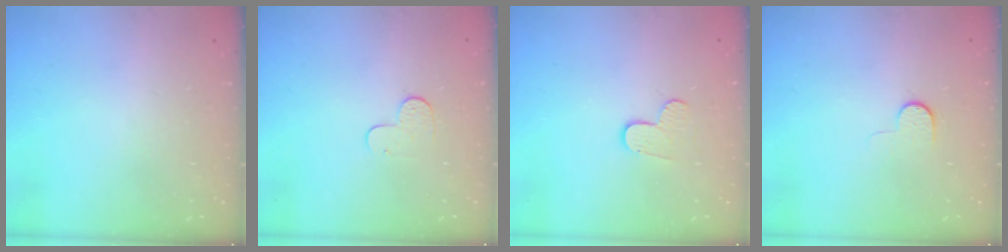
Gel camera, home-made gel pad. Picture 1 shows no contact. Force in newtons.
{"total": 4.3, "press": 4.2, "slide": 0.4}
{"total": 3.3, "press": 3.3, "slide": 0.3}
{"total": 5.0, "press": 5.0, "slide": 0.5}